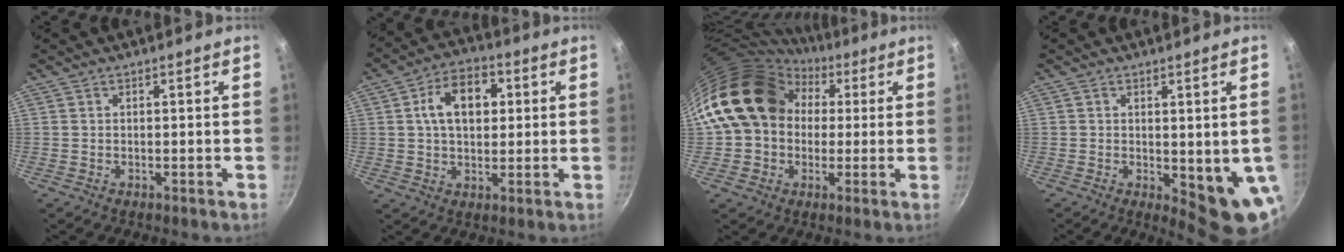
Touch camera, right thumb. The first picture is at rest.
{"total": 10.9, "force": [2.3, 7.2, 7.8], "torque": [-0.099, 0.013, 0.028]}
{"total": 17.0, "force": [3.2, 13.9, 9.2], "torque": [-0.126, 0.040, 0.048]}
{"total": 8.9, "force": [-0.5, 3.4, 8.2], "torque": [-0.081, -0.011, 0.001]}